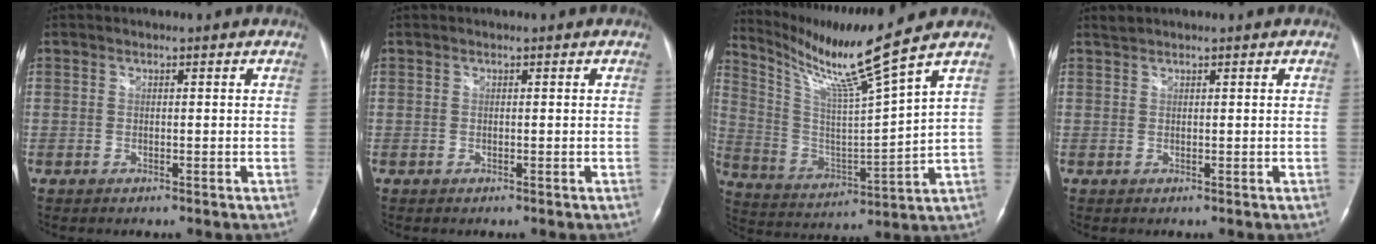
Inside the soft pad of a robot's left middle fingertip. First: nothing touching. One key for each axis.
{"total": 0.0}
{"total": 13.3, "fx": 10.5, "fy": -3.2, "fz": 7.4, "tx": -0.145, "ty": -0.031, "tz": 0.203}
{"total": 0.7, "fx": 0.7, "fy": -0.1, "fz": 0.0, "tx": -0.006, "ty": 0.006, "tz": 0.019}